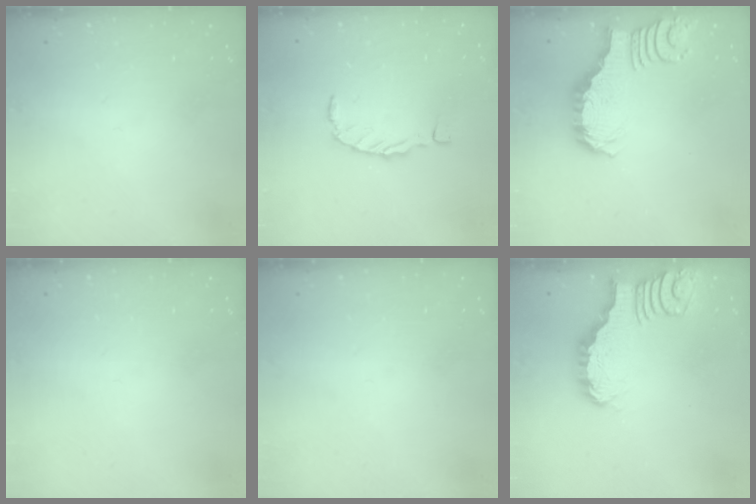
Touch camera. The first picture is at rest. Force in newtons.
{"total": 0.0}
{"total": 2.9, "press": 2.8, "slide": 0.5}
{"total": 0.0}
{"total": 0.0}
{"total": 2.2, "press": 2.2, "slide": 0.2}